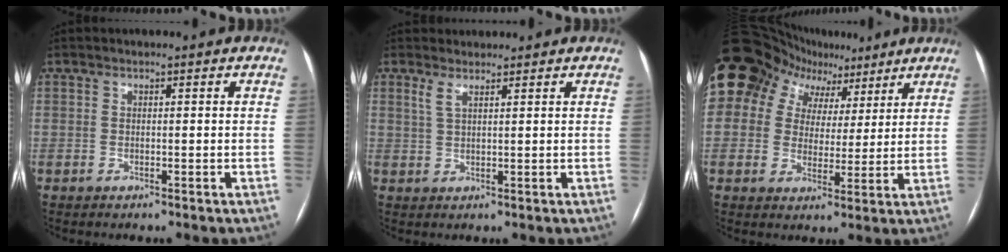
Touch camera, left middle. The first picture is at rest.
{"total": 2.0, "force": [1.7, 0.5, 1.0], "torque": [-0.030, 0.011, 0.036]}
{"total": 15.2, "force": [9.1, 11.0, 5.2], "torque": [-0.099, 0.062, 0.143]}